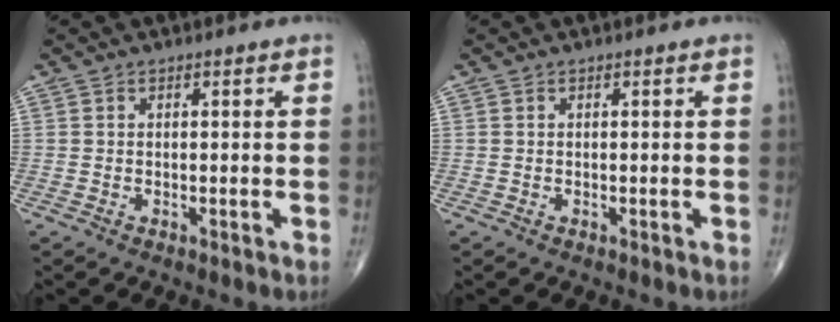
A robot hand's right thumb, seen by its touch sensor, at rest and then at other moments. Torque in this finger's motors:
{"motor_torque": [0.00, 0.00, 0.04, 0.04, 0.02]}